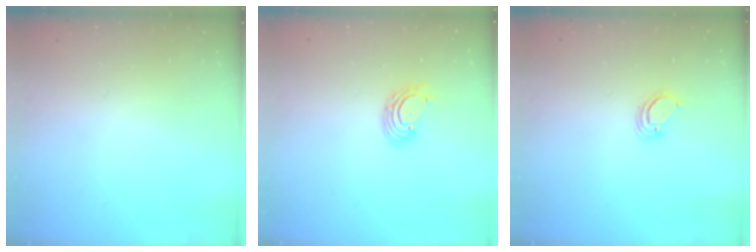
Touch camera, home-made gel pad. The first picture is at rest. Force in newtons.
{"total": 2.7, "press": 2.7, "slide": 0.3}
{"total": 2.8, "press": 2.8, "slide": 0.3}